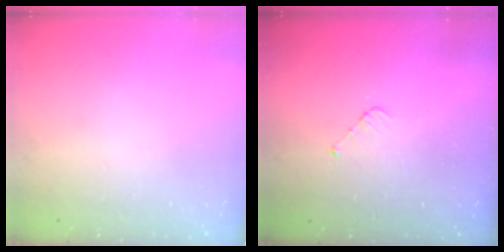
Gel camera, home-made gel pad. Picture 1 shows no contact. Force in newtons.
{"total": 3.0, "press": 3.0, "slide": 0.2}